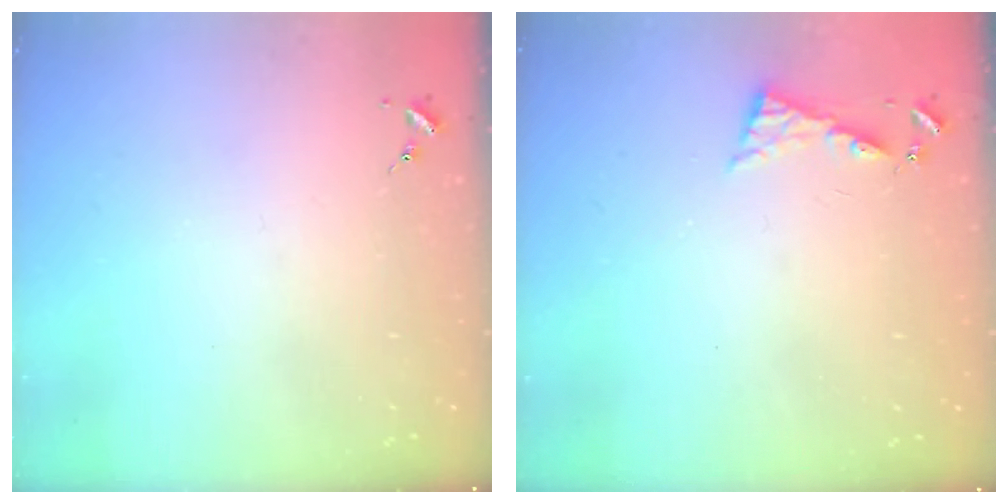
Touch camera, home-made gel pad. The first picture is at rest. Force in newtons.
{"total": 6.4, "press": 6.4, "slide": 0.5}